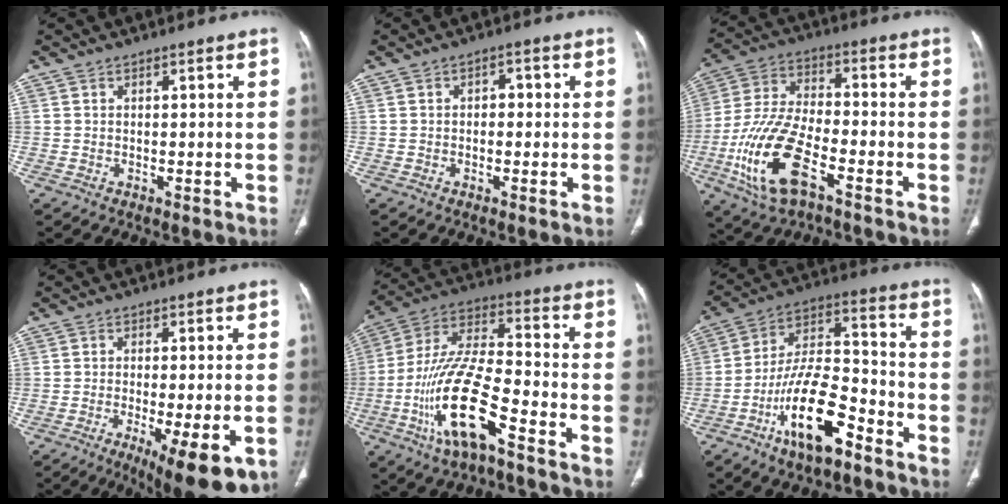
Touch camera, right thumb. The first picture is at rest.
{"total": 2.2, "force": [0.0, 1.5, 1.6], "torque": [-0.012, 0.008, -0.006]}
{"total": 16.8, "force": [-7.2, 7.1, 13.4], "torque": [-0.282, 0.021, -0.133]}
{"total": 13.5, "force": [-5.9, 3.9, 11.4], "torque": [-0.138, -0.009, -0.077]}
{"total": 17.4, "force": [-7.9, 5.1, 14.7], "torque": [-0.301, 0.044, -0.145]}
{"total": 14.5, "force": [-7.7, 5.6, 11.0], "torque": [-0.193, 0.051, -0.133]}